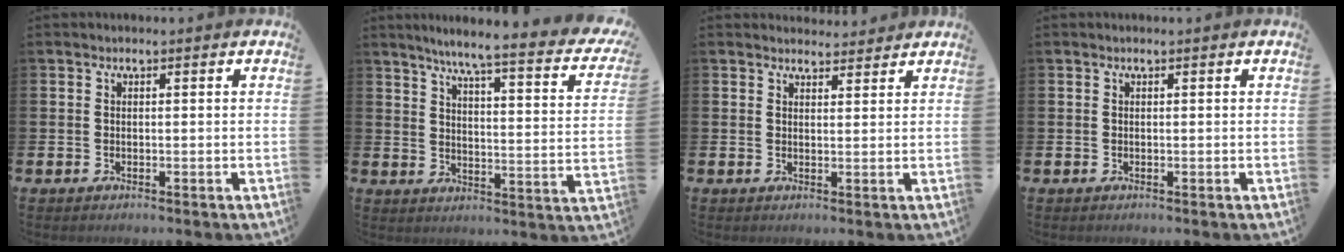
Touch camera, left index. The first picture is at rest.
{"total": 6.1, "force": [5.0, 0.3, 3.6], "torque": [-0.077, -0.046, 0.072]}
{"total": 2.7, "force": [2.6, 0.6, -0.2], "torque": [0.005, -0.015, 0.046]}
{"total": 0.0}